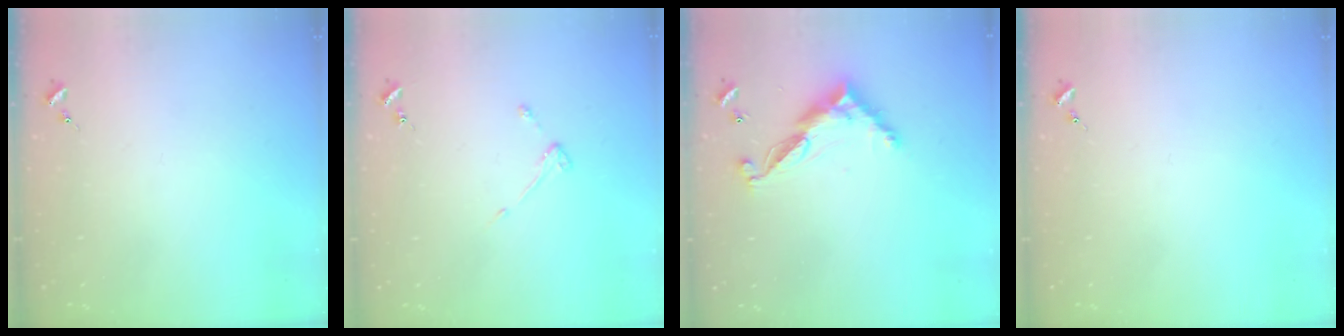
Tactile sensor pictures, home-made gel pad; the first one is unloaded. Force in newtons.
{"total": 3.0, "press": 3.0, "slide": 0.4}
{"total": 11.3, "press": 11.3, "slide": 0.3}
{"total": 0.0}